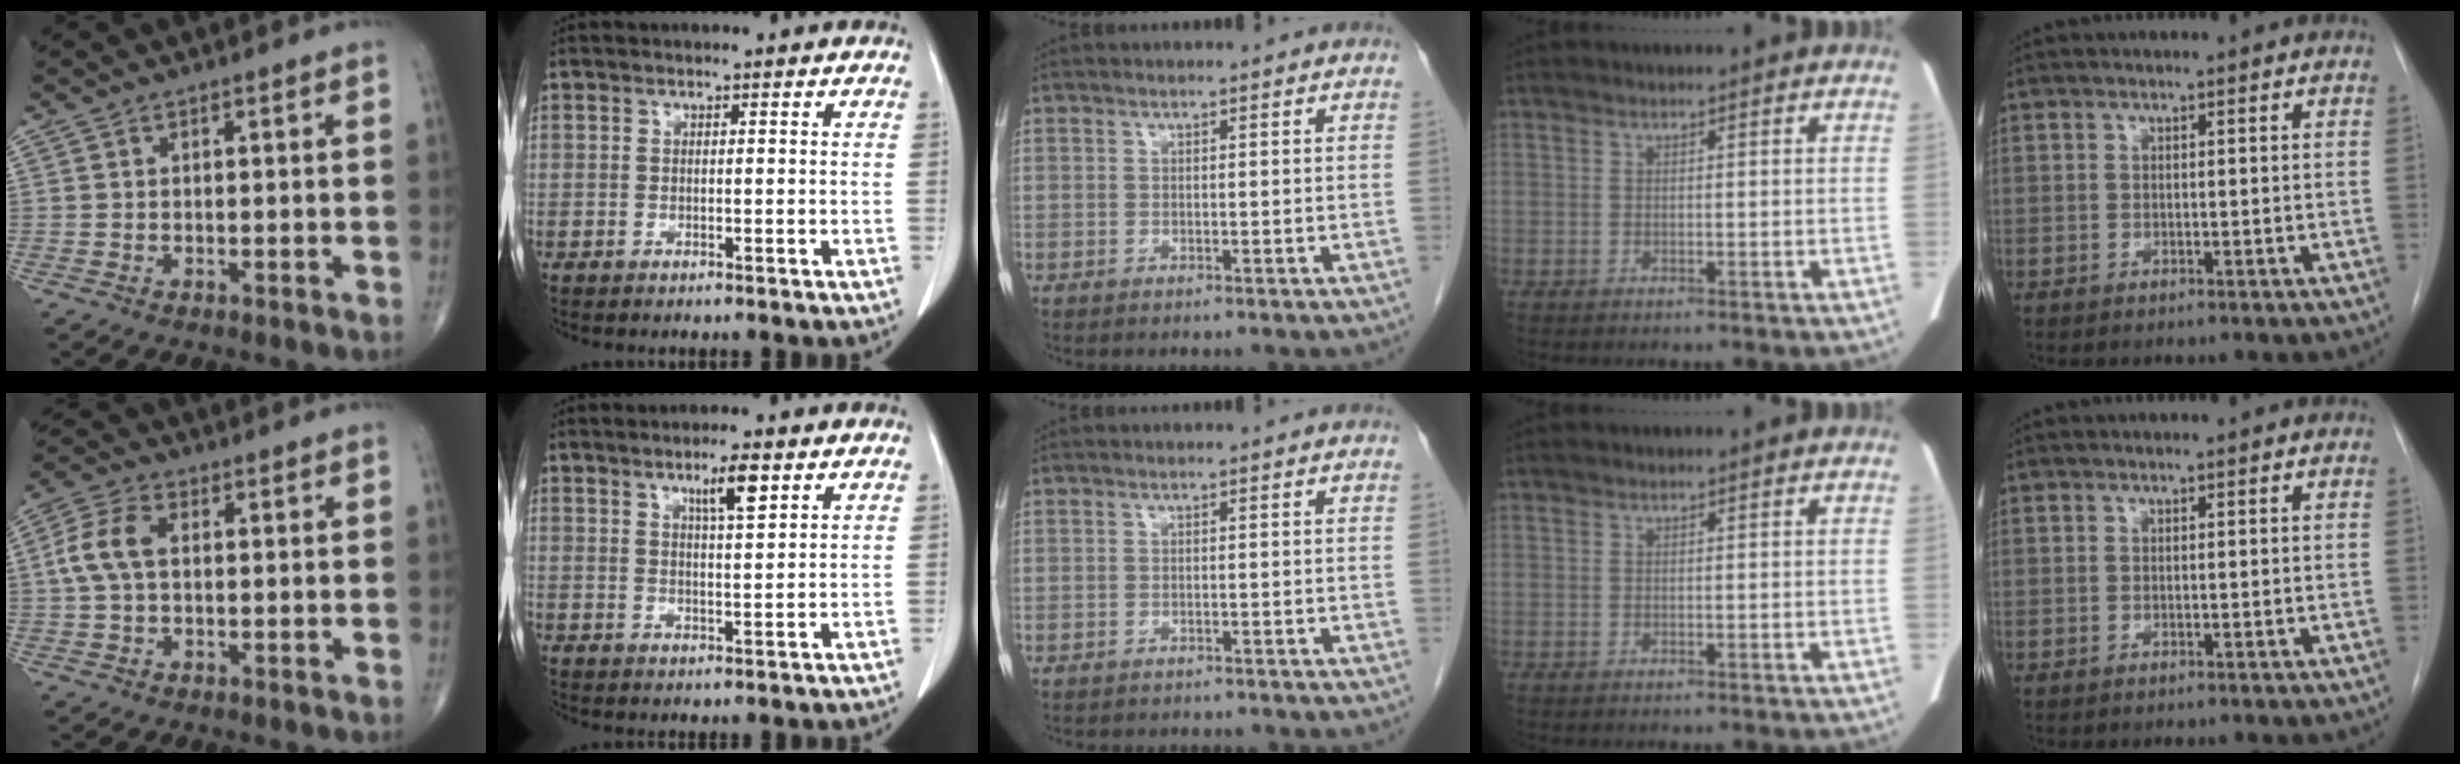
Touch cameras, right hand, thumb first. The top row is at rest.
{"thumb": {"total": 7.2, "force": [0.7, 4.4, 5.7], "torque": [-0.128, 0.021, 0.008]}, "index": {"total": 4.6, "force": [2.6, 0.5, 3.8], "torque": [-0.063, -0.001, 0.044]}, "middle": {"total": 6.1, "force": [-5.7, 1.6, 1.6], "torque": [-0.017, -0.001, -0.069]}}